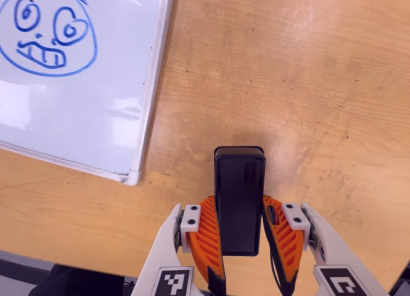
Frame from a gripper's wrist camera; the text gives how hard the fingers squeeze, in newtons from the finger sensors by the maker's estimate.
{"total": 5.0, "left": 3.5, "right": 6.5}